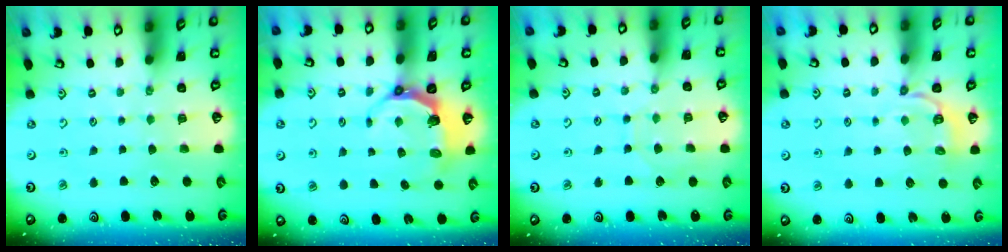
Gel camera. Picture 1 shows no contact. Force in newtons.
{"total": 5.2, "press": 3.8, "slide": 3.5}
{"total": 5.6, "press": 5.6, "slide": 0.5}
{"total": 5.5, "press": 5.1, "slide": 1.9}